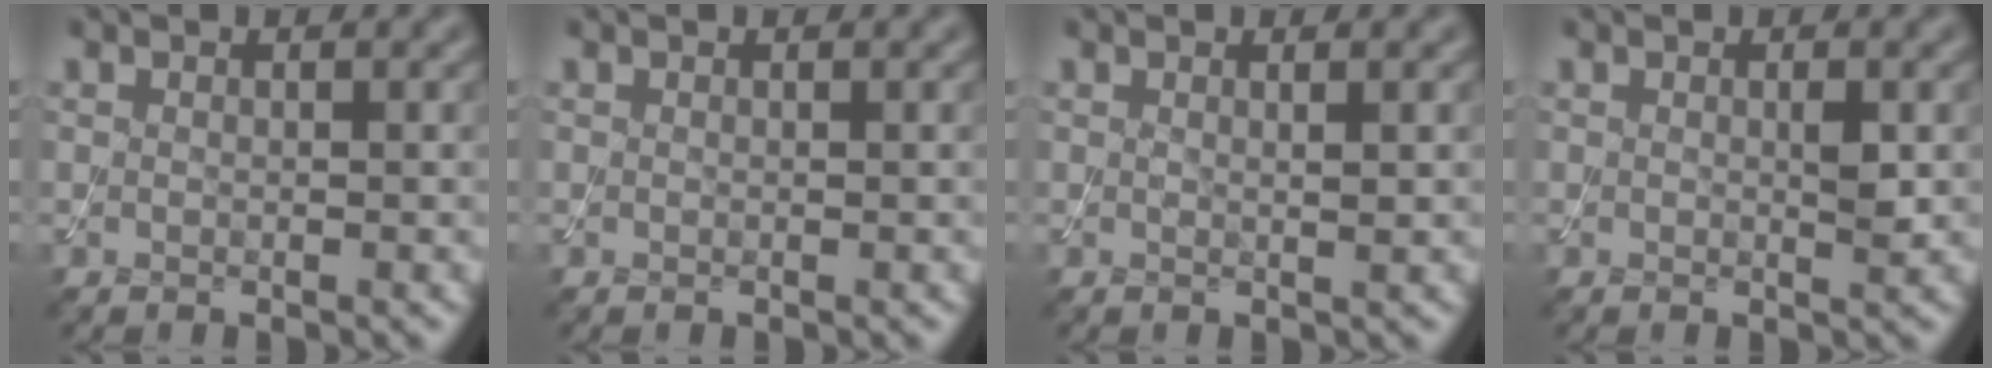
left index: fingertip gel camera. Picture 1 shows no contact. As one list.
[{"total": 0.0}, {"total": 1.0, "force": [0.3, 0.3, 0.9], "torque": [-0.011, 0.000, 0.003]}, {"total": 1.1, "force": [0.2, 0.2, 1.1], "torque": [-0.018, -0.002, 0.002]}]